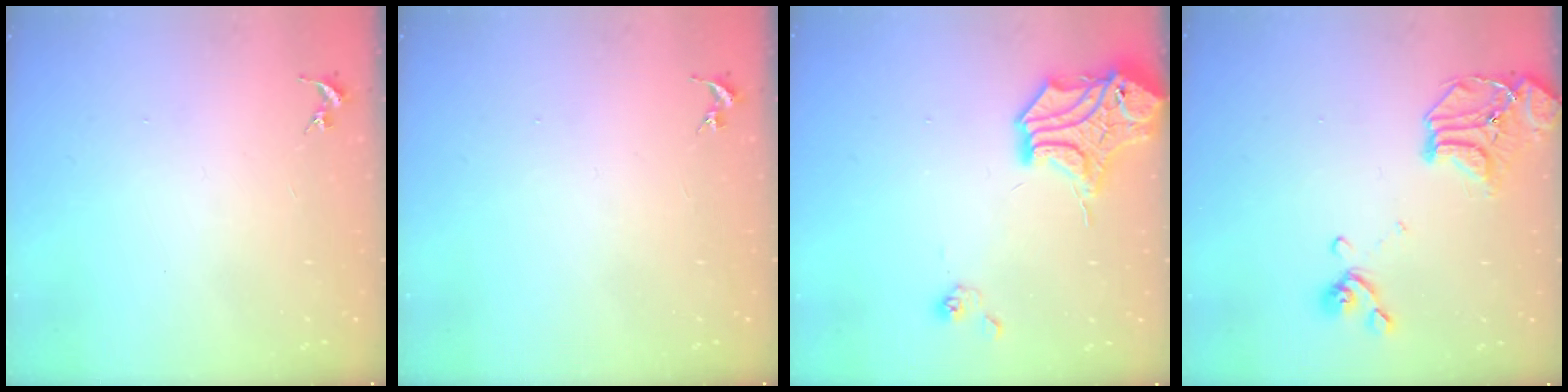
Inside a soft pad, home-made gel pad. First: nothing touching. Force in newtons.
{"total": 0.0}
{"total": 14.8, "press": 14.7, "slide": 2.2}
{"total": 16.9, "press": 16.8, "slide": 2.2}